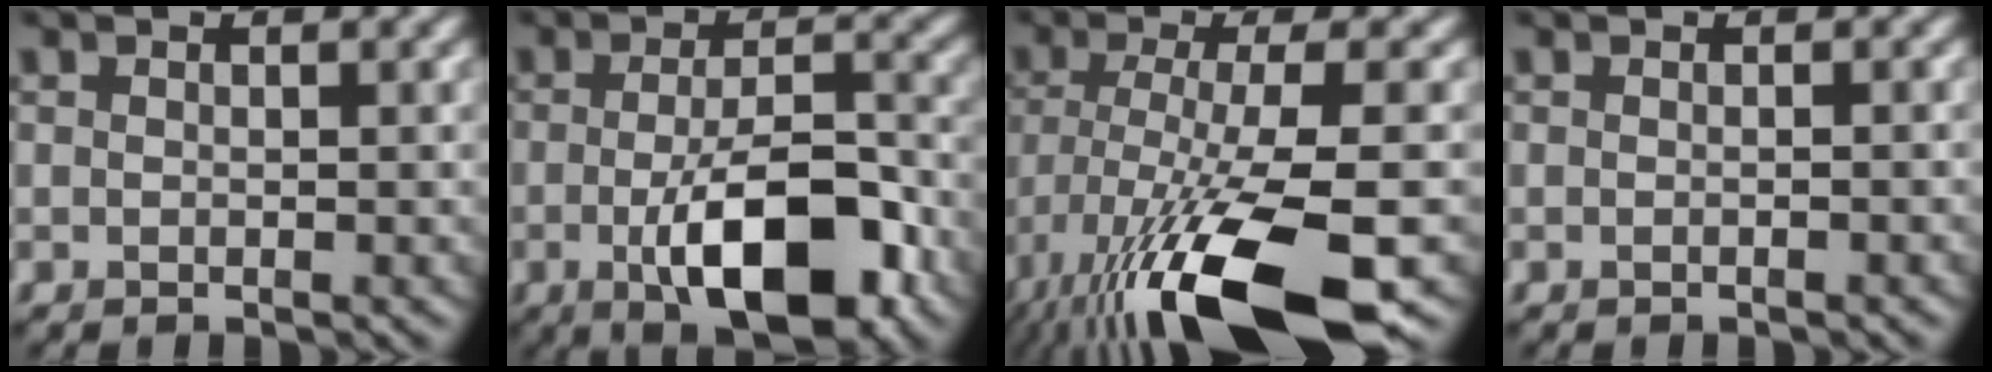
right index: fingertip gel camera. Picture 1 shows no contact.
{"total": 9.1, "force": [-3.1, 3.4, 7.9], "torque": [-0.127, -0.003, -0.050]}
{"total": 15.0, "force": [-8.1, 3.9, 12.0], "torque": [-0.235, -0.030, -0.131]}
{"total": 0.6, "force": [-0.3, 0.1, 0.5], "torque": [-0.007, -0.001, -0.008]}